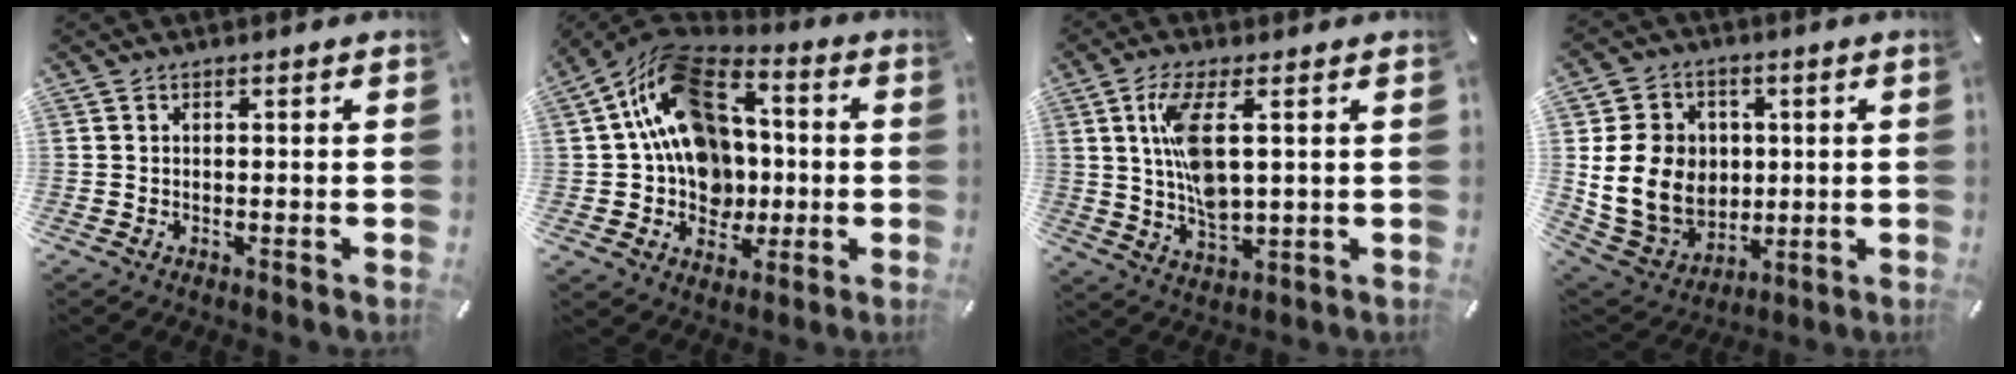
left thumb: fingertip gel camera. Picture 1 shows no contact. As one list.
[{"total": 19.4, "force": [2.7, 15.6, 11.2], "torque": [-0.196, -0.015, 0.052]}, {"total": 10.8, "force": [2.5, 4.6, 9.5], "torque": [-0.187, -0.008, 0.040]}, {"total": 15.8, "force": [1.2, 13.6, 8.0], "torque": [-0.180, -0.004, 0.028]}]